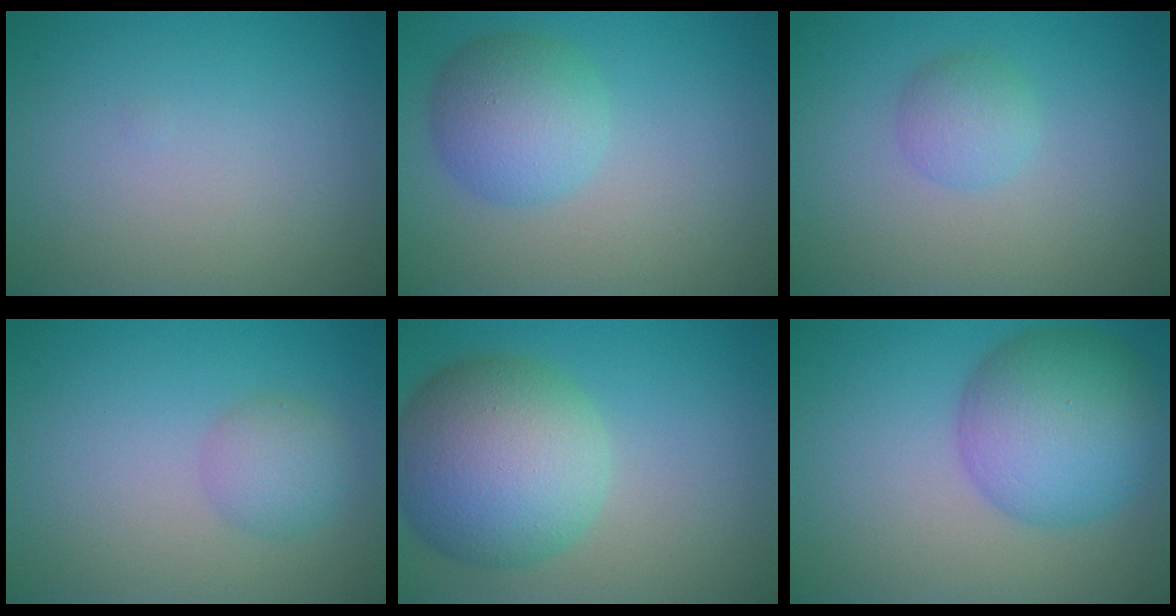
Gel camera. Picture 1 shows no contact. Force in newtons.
{"total": 4.7, "press": 4.7, "slide": 0.1}
{"total": 2.0, "press": 2.0, "slide": 0.0}
{"total": 2.4, "press": 2.4, "slide": 0.0}
{"total": 10.6, "press": 10.6, "slide": 0.6}
{"total": 8.2, "press": 8.2, "slide": 0.3}